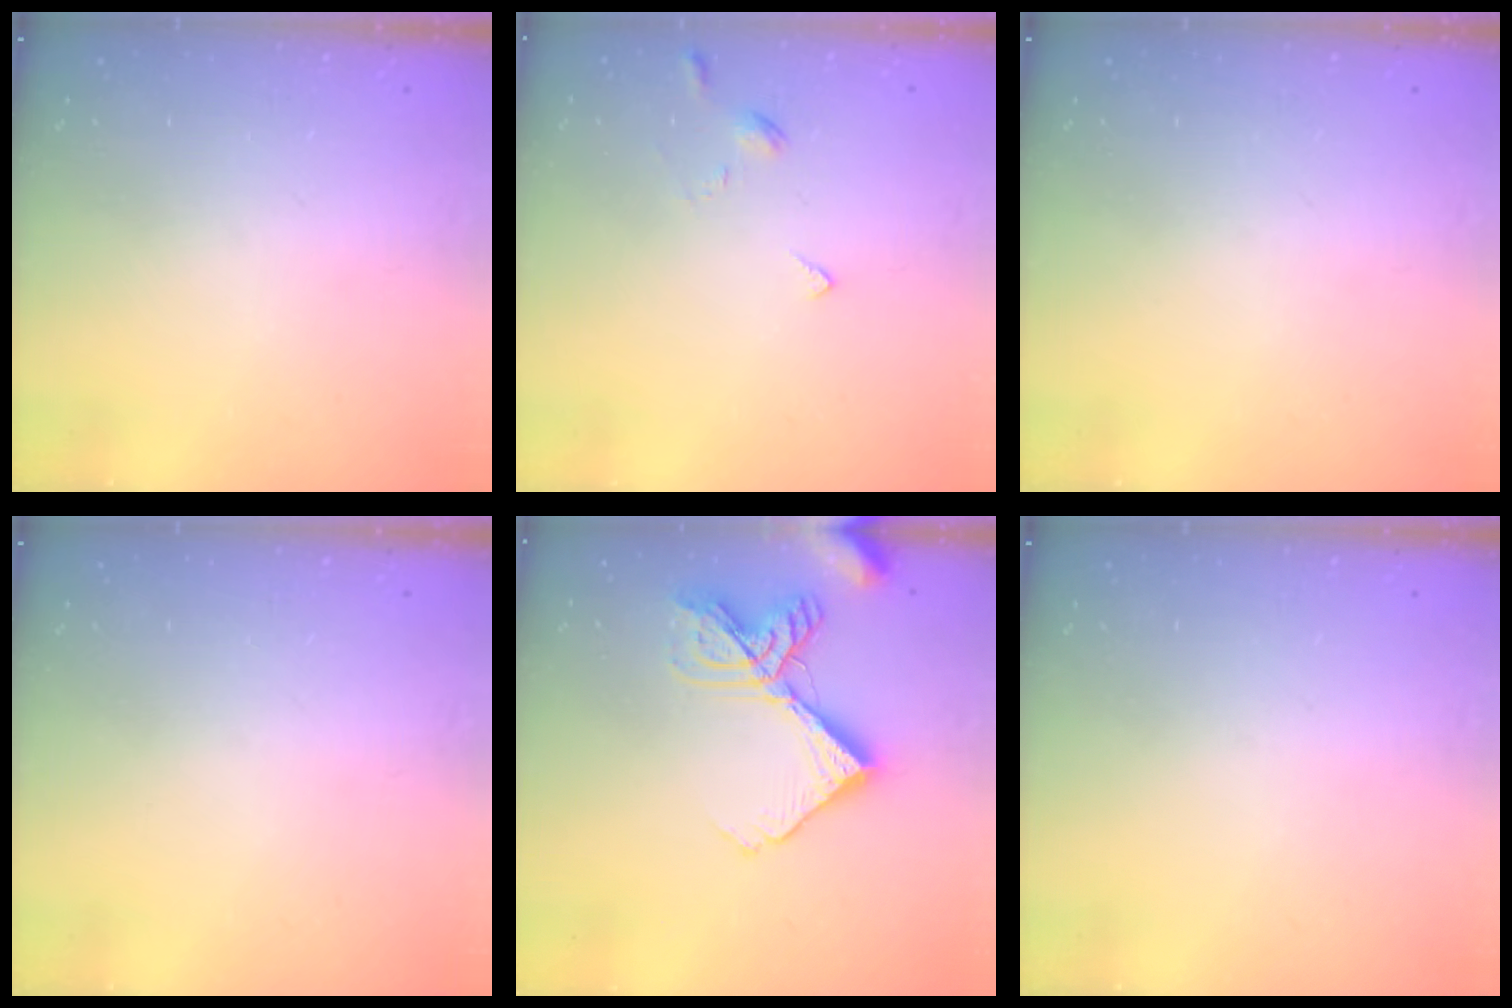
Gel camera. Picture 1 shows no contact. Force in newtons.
{"total": 2.8, "press": 2.8, "slide": 0.6}
{"total": 0.0}
{"total": 0.0}
{"total": 14.7, "press": 14.6, "slide": 1.8}
{"total": 0.0}